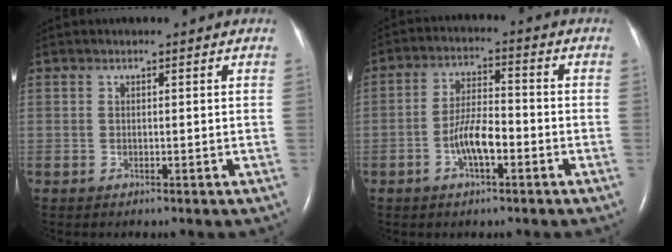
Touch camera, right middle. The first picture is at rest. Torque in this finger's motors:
{"motor_torque": [0.96, -0.42, 0.19, 0.05]}